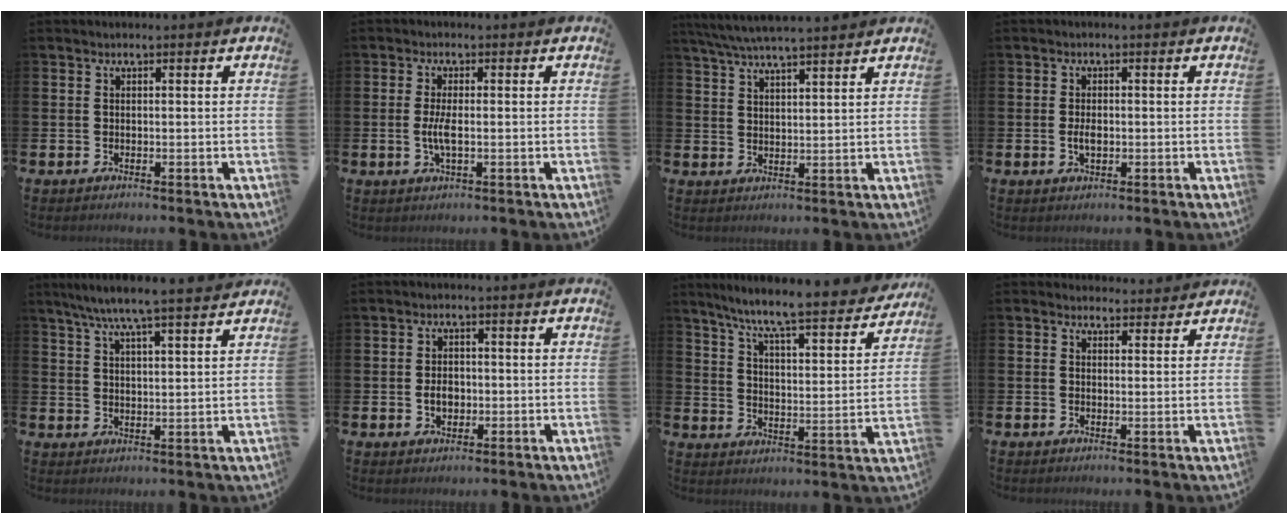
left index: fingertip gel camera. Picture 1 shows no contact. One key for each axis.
{"total": 2.9, "fx": -0.3, "fy": 0.8, "fz": 2.7, "tx": -0.061, "ty": -0.001, "tz": -0.007}
{"total": 5.3, "fx": 5.0, "fy": 0.1, "fz": 1.7, "tx": -0.051, "ty": -0.017, "tz": 0.092}
{"total": 2.1, "fx": -0.2, "fy": 1.1, "fz": 1.8, "tx": -0.031, "ty": 0.002, "tz": -0.004}
{"total": 6.8, "fx": 6.2, "fy": -0.1, "fz": 2.8, "tx": -0.069, "ty": -0.027, "tz": 0.109}
{"total": 2.8, "fx": -0.4, "fy": 2.1, "fz": 1.9, "tx": -0.018, "ty": -0.002, "tz": -0.015}
{"total": 8.3, "fx": 7.5, "fy": 0.2, "fz": 3.5, "tx": -0.094, "ty": -0.057, "tz": 0.123}
{"total": 2.4, "fx": 2.3, "fy": 0.8, "fz": -0.1, "tx": 0.009, "ty": -0.009, "tz": 0.039}